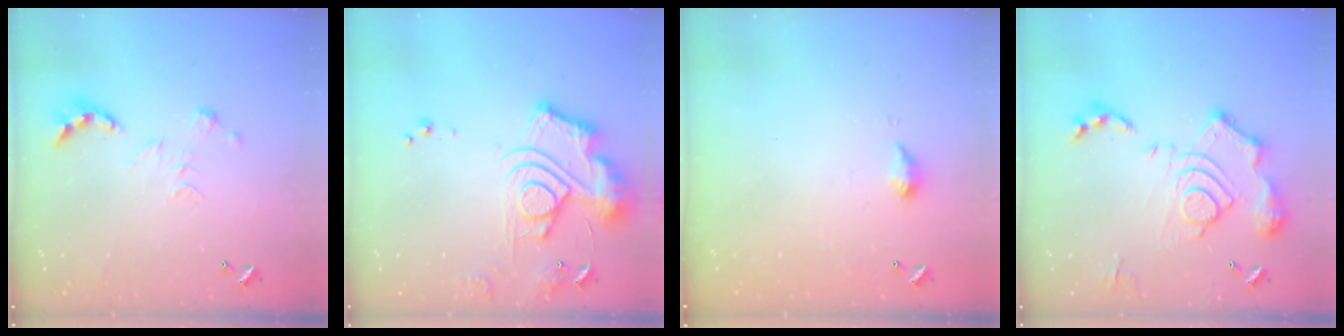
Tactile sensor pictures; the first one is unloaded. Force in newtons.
{"total": 18.3, "press": 18.2, "slide": 1.9}
{"total": 4.4, "press": 4.3, "slide": 0.8}
{"total": 17.0, "press": 17.0, "slide": 1.6}